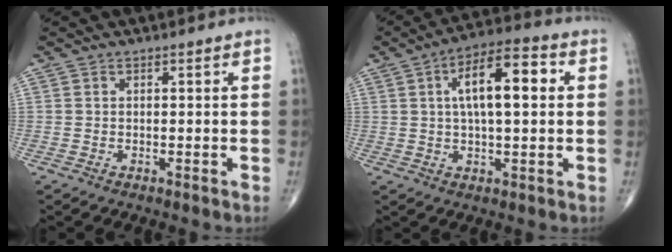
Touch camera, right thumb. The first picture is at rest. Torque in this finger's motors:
{"motor_torque": [0.73, 2.73, 1.30, 0.46, 0.08]}